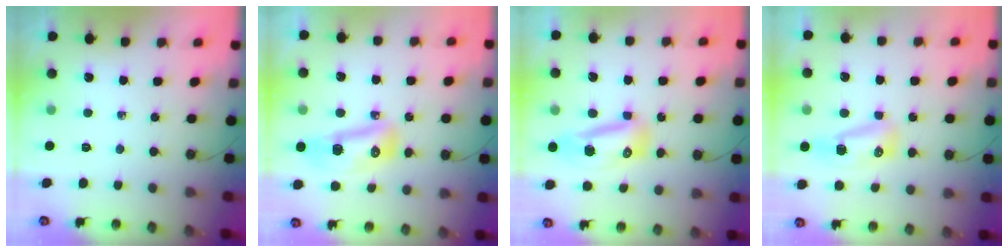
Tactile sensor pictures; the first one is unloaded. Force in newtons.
{"total": 10.7, "press": 10.6, "slide": 1.5}
{"total": 10.2, "press": 9.9, "slide": 2.4}
{"total": 8.2, "press": 8.1, "slide": 1.2}